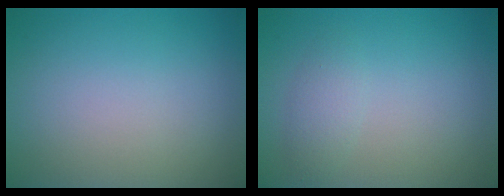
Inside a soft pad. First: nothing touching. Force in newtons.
{"total": 1.5, "press": 1.5, "slide": 0.1}